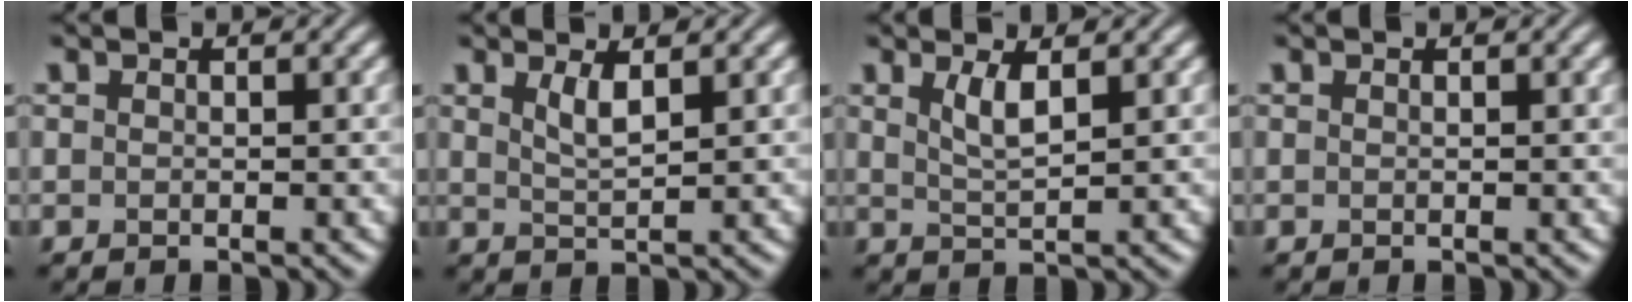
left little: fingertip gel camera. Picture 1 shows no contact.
{"total": 2.0, "force": [1.1, 0.5, 1.6], "torque": [-0.032, -0.004, 0.022]}
{"total": 2.3, "force": [1.1, 0.6, 2.0], "torque": [-0.039, -0.005, 0.025]}
{"total": 0.7, "force": [0.3, 0.2, 0.6], "torque": [-0.005, 0.005, 0.003]}